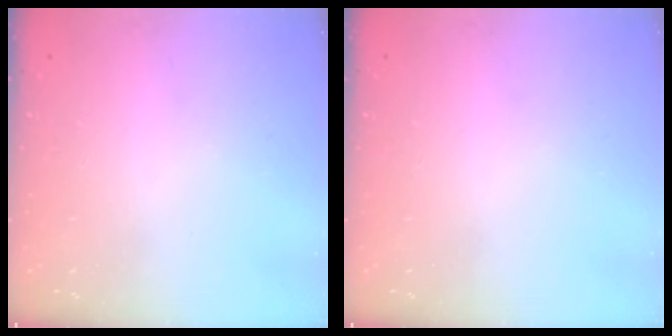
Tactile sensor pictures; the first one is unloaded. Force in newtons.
{"total": 0.0}